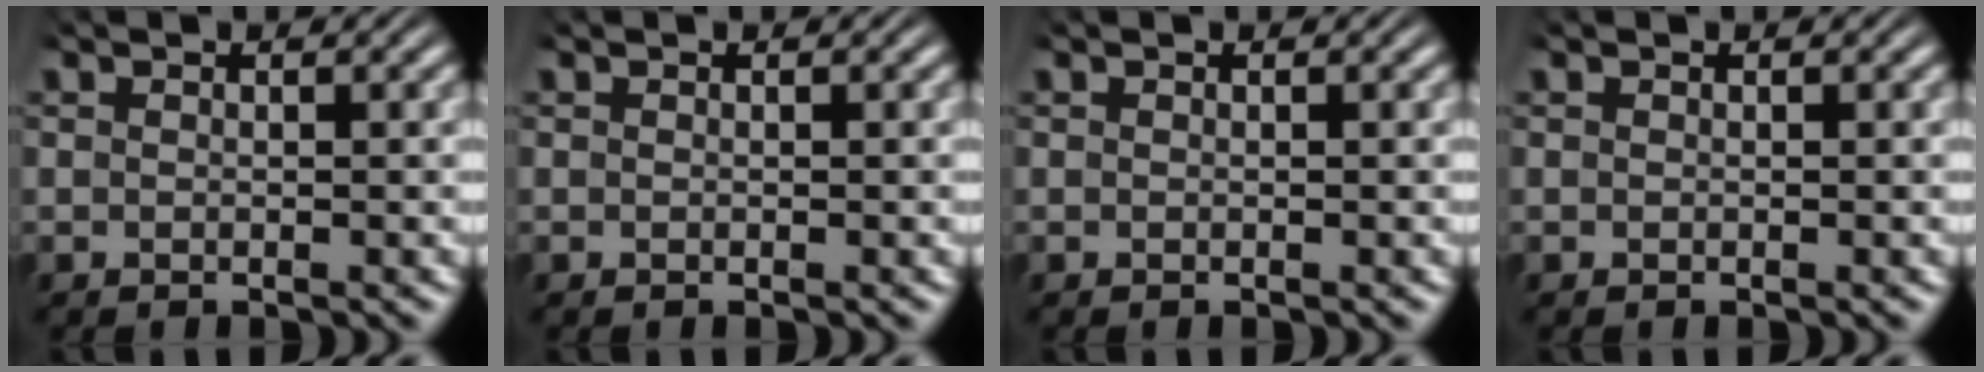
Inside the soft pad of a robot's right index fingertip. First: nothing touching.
{"total": 0.0}
{"total": 0.0}
{"total": 0.0}